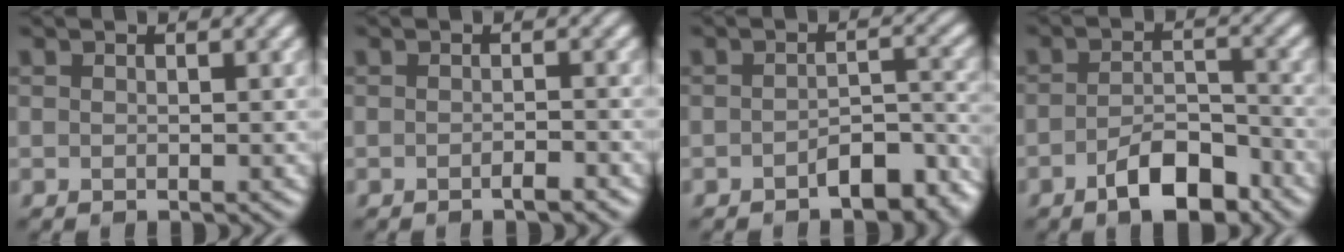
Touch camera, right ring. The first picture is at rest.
{"total": 1.1, "force": [-0.8, 0.2, 0.8], "torque": [-0.014, 0.001, -0.014]}
{"total": 4.6, "force": [-3.0, 2.0, 2.9], "torque": [-0.037, 0.005, -0.046]}
{"total": 5.2, "force": [-3.1, 2.2, 3.6], "torque": [-0.054, 0.006, -0.055]}